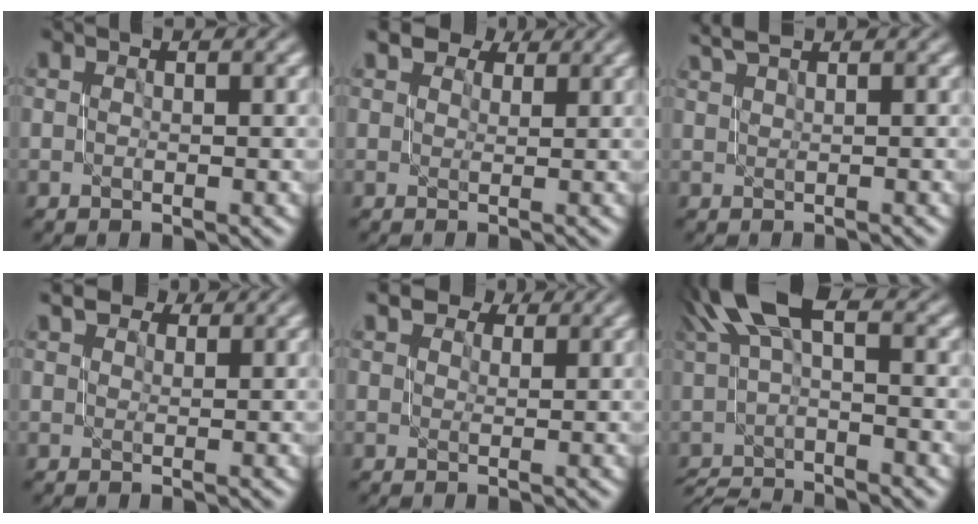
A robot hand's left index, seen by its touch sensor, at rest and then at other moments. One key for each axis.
{"total": 4.0, "fx": 3.4, "fy": 1.6, "fz": 1.5, "tx": -0.027, "ty": 0.012, "tz": 0.037}
{"total": 2.2, "fx": 2.0, "fy": 0.1, "fz": 0.9, "tx": -0.010, "ty": 0.006, "tz": 0.036}
{"total": 3.2, "fx": 2.8, "fy": 1.1, "fz": 1.1, "tx": -0.021, "ty": 0.010, "tz": 0.030}
{"total": 3.6, "fx": 3.0, "fy": 1.4, "fz": 1.4, "tx": -0.024, "ty": 0.012, "tz": 0.032}
{"total": 5.9, "fx": -0.1, "fy": 1.7, "fz": 5.7, "tx": -0.095, "ty": 0.009, "tz": -0.008}